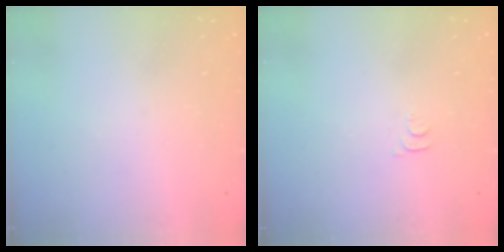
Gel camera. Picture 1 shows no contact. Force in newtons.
{"total": 3.6, "press": 3.6, "slide": 0.4}